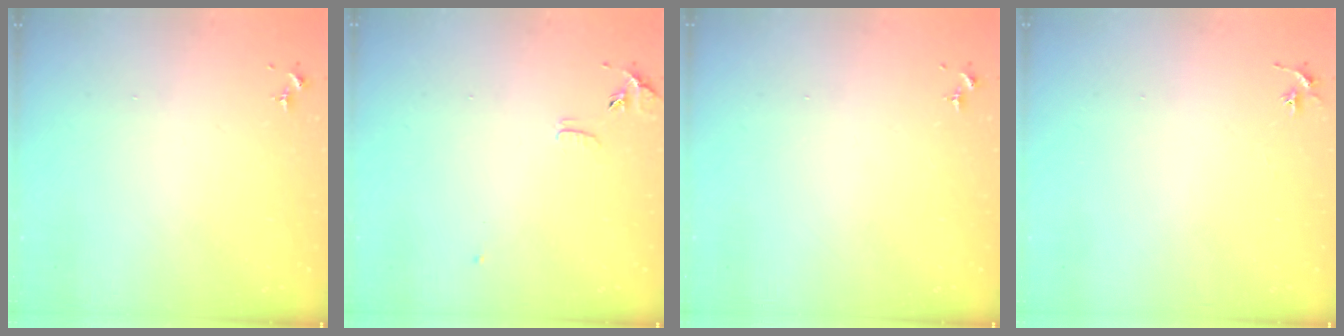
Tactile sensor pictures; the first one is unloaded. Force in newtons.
{"total": 6.9, "press": 6.9, "slide": 0.6}
{"total": 0.0}
{"total": 2.9, "press": 2.9, "slide": 0.3}